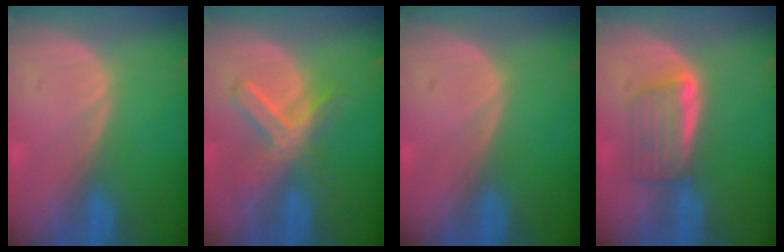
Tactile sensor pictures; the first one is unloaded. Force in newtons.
{"total": 7.4, "press": 6.4, "slide": 3.9}
{"total": 0.0}
{"total": 5.8, "press": 5.2, "slide": 2.6}